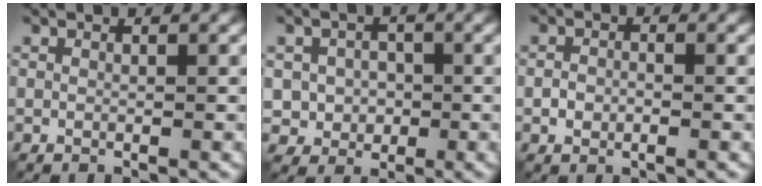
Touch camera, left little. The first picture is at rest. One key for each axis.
{"total": 3.4, "fx": -0.3, "fy": 3.2, "fz": 1.3, "tx": -0.010, "ty": -0.004, "tz": -0.013}
{"total": 1.5, "fx": -0.5, "fy": 0.9, "fz": 1.1, "tx": -0.020, "ty": 0.002, "tz": -0.012}